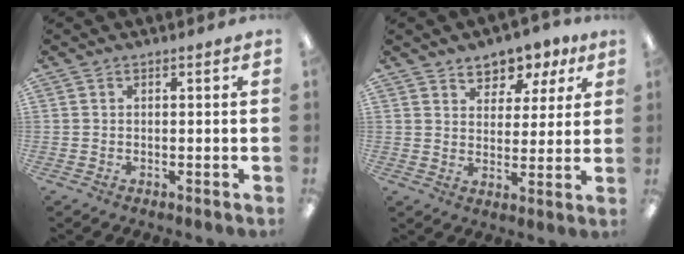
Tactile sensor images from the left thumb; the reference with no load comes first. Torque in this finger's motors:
{"motor_torque": [0.07, 0.18, -0.07, -0.03, 0.04]}